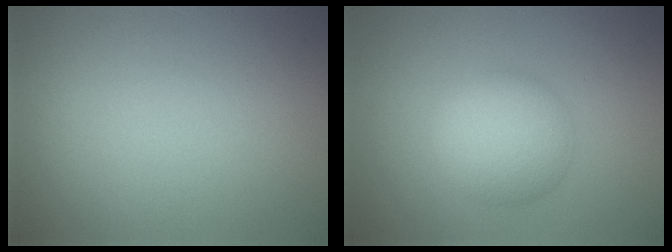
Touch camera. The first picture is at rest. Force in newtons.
{"total": 4.4, "press": 4.4, "slide": 0.1}